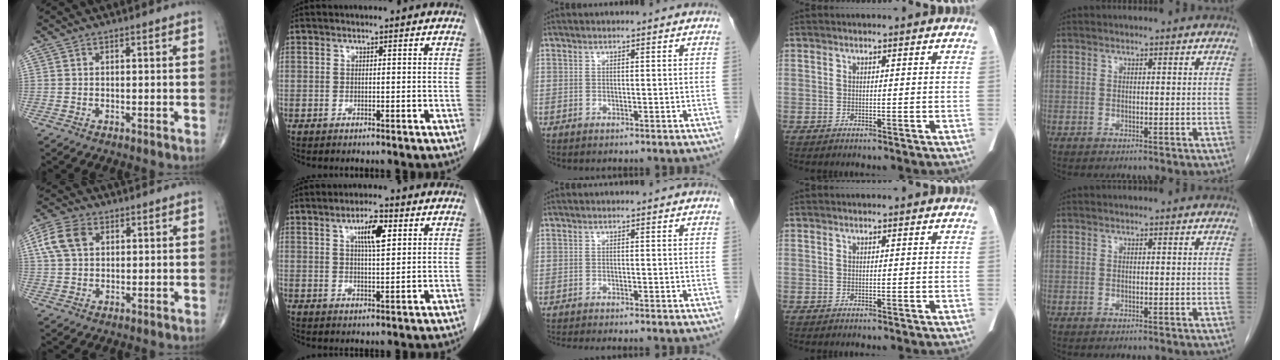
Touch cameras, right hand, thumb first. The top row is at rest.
{"thumb": {"total": 7.6, "force": [2.5, 5.2, 4.9], "torque": [-0.098, 0.009, 0.046]}, "index": {"total": 5.8, "force": [2.3, 1.4, 5.1], "torque": [-0.088, 0.003, 0.040]}, "middle": {"total": 6.3, "force": [-5.6, 0.6, 2.7], "torque": [-0.025, -0.009, -0.082]}}